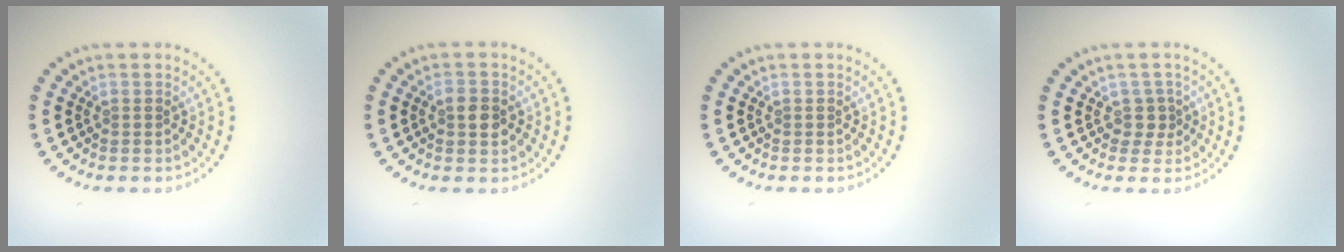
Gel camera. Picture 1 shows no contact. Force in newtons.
{"total": 2.5, "press": 2.5, "slide": 0.1}
{"total": 0.0}
{"total": 1.2, "press": 0.9, "slide": 0.8}